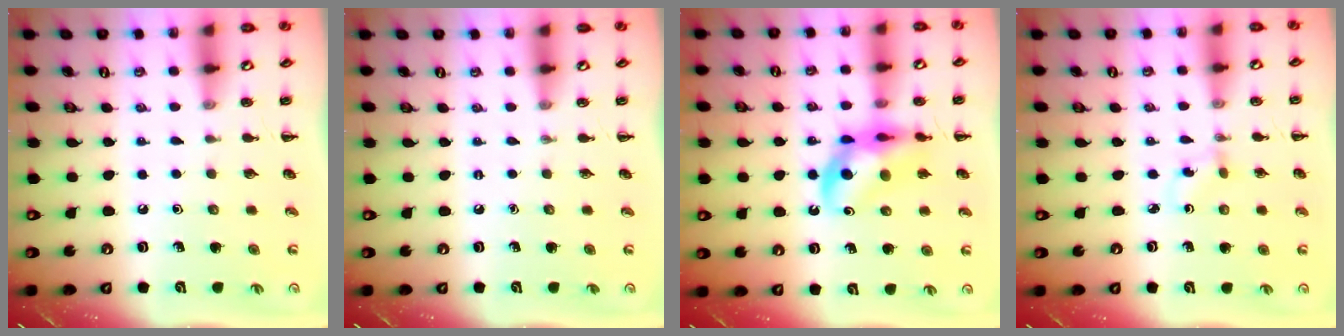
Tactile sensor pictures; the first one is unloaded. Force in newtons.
{"total": 0.0}
{"total": 12.0, "press": 11.6, "slide": 3.3}
{"total": 1.2, "press": 1.0, "slide": 0.7}